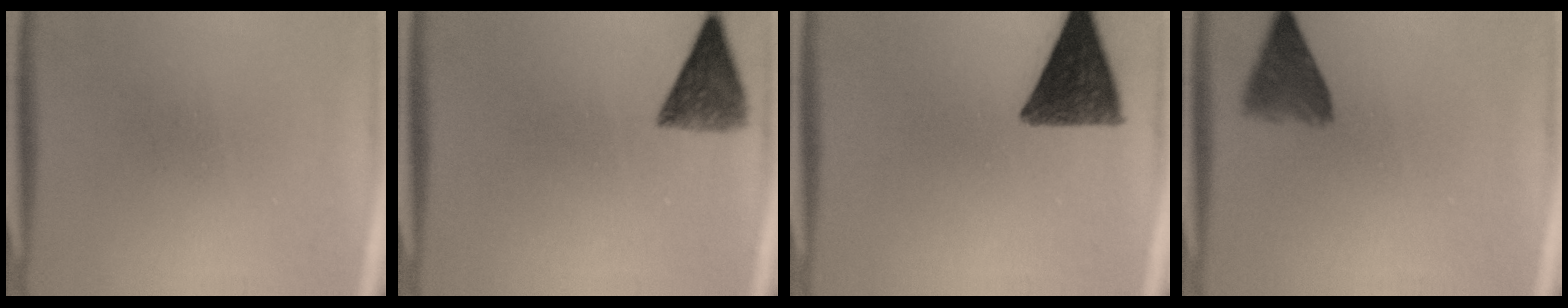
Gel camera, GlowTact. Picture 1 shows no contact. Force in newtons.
{"total": 6.9}
{"total": 11.2}
{"total": 5.2}